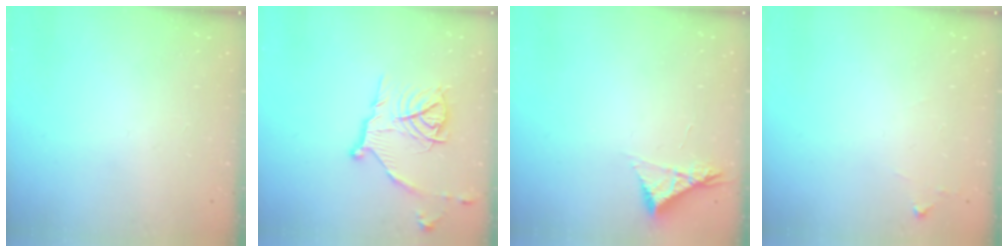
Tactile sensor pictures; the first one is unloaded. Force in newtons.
{"total": 14.6, "press": 14.5, "slide": 1.3}
{"total": 5.0, "press": 5.0, "slide": 0.8}
{"total": 4.4, "press": 4.4, "slide": 0.7}